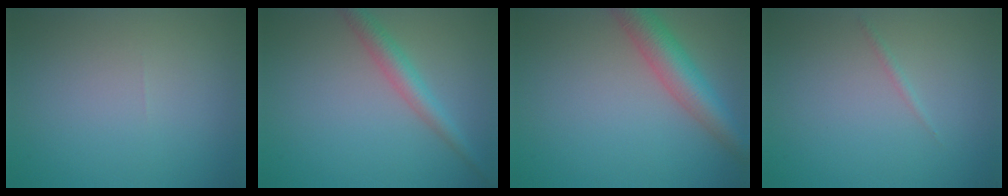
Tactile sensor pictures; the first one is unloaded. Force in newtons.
{"total": 2.9, "press": 2.9, "slide": 0.1}
{"total": 5.4, "press": 5.4, "slide": 0.2}
{"total": 0.6, "press": 0.6, "slide": 0.0}